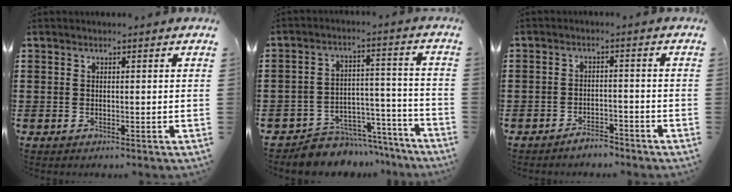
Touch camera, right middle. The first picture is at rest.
{"total": 6.5, "force": [-6.2, 2.0, 0.7], "torque": [-0.008, 0.027, -0.118]}
{"total": 2.7, "force": [-2.6, 0.4, 0.4], "torque": [-0.013, 0.001, -0.052]}